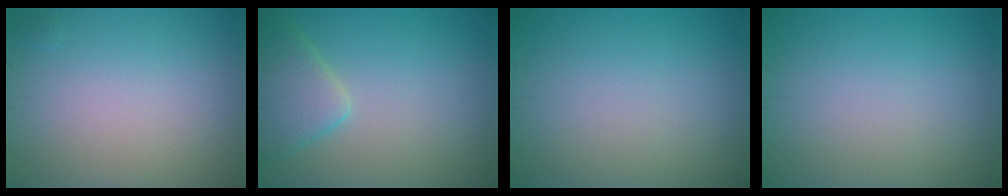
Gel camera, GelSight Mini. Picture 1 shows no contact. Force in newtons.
{"total": 3.8, "press": 3.8, "slide": 0.3}
{"total": 0.0}
{"total": 0.0}